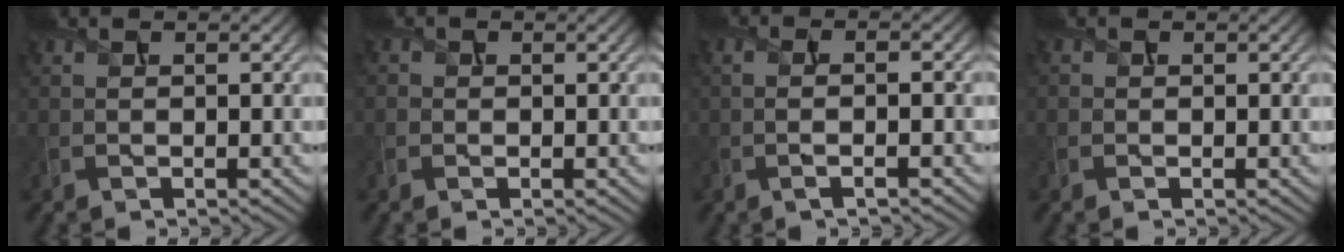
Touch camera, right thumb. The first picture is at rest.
{"total": 1.2, "force": [-0.2, 1.1, 0.1], "torque": [0.001, -0.005, -0.008]}
{"total": 2.6, "force": [-0.7, 0.7, 2.4], "torque": [-0.040, -0.002, -0.019]}
{"total": 0.8, "force": [-0.3, 0.7, 0.1], "torque": [0.001, -0.007, -0.006]}